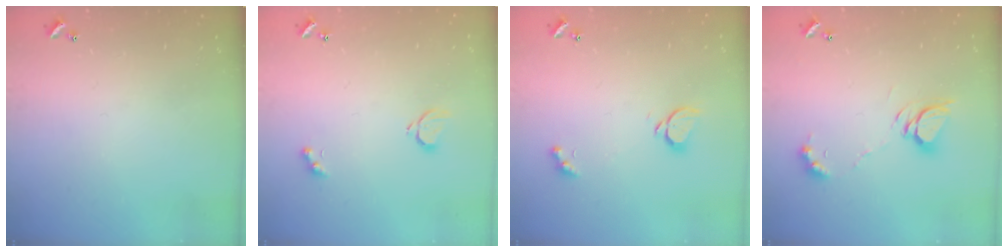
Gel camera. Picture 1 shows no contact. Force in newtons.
{"total": 2.1, "press": 2.0, "slide": 0.5}
{"total": 2.1, "press": 1.9, "slide": 0.9}
{"total": 6.8, "press": 6.8, "slide": 0.8}